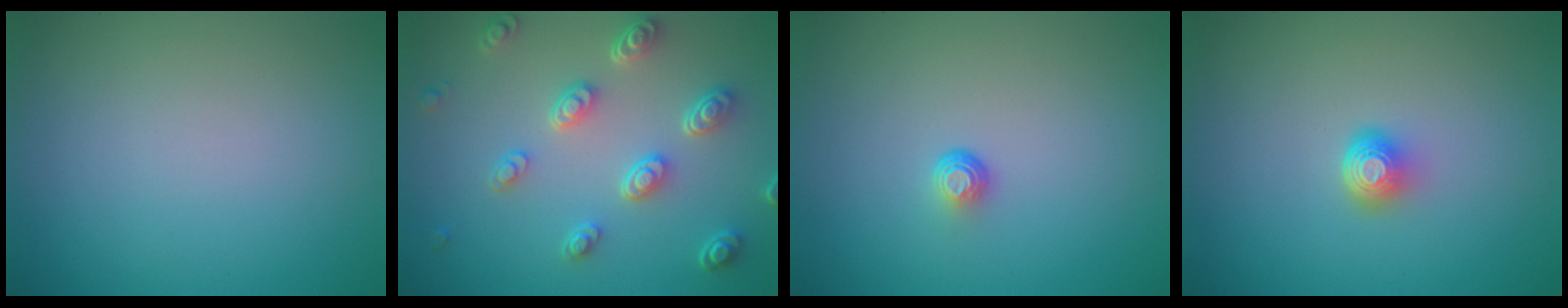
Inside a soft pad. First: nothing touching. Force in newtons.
{"total": 4.7, "press": 3.7, "slide": 2.9}
{"total": 1.0, "press": 0.6, "slide": 0.8}
{"total": 2.0, "press": 1.4, "slide": 1.4}